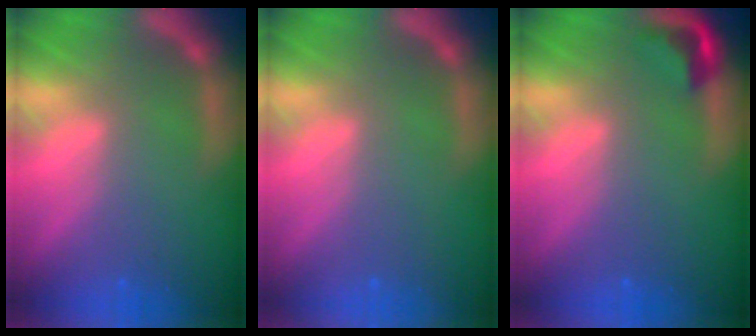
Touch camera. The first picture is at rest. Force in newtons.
{"total": 0.0}
{"total": 2.4}